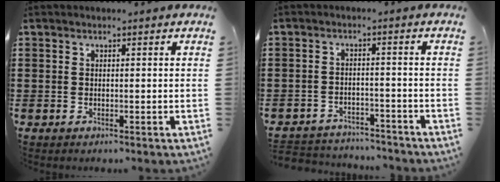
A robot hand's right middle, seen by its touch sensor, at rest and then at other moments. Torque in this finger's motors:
{"motor_torque": [0.00, 0.00, 0.00, -0.01]}